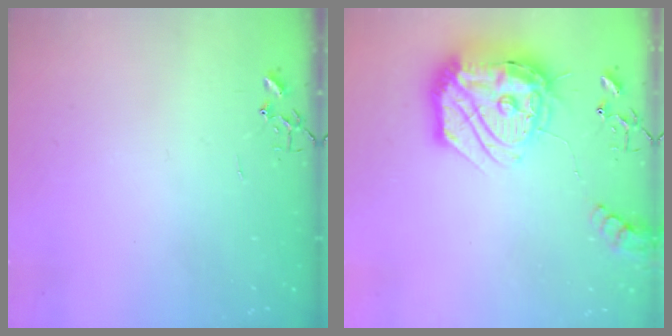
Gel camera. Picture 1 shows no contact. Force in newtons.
{"total": 29.6, "press": 29.5, "slide": 2.6}